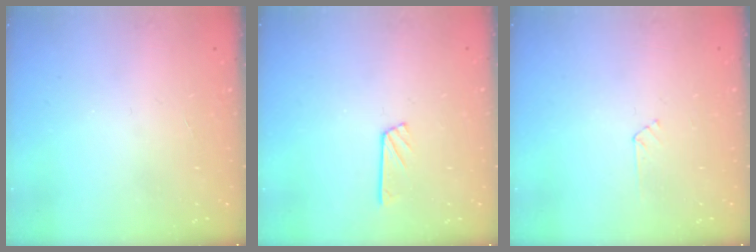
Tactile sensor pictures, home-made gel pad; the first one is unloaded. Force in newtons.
{"total": 3.9, "press": 3.9, "slide": 0.4}
{"total": 3.0, "press": 3.0, "slide": 0.3}